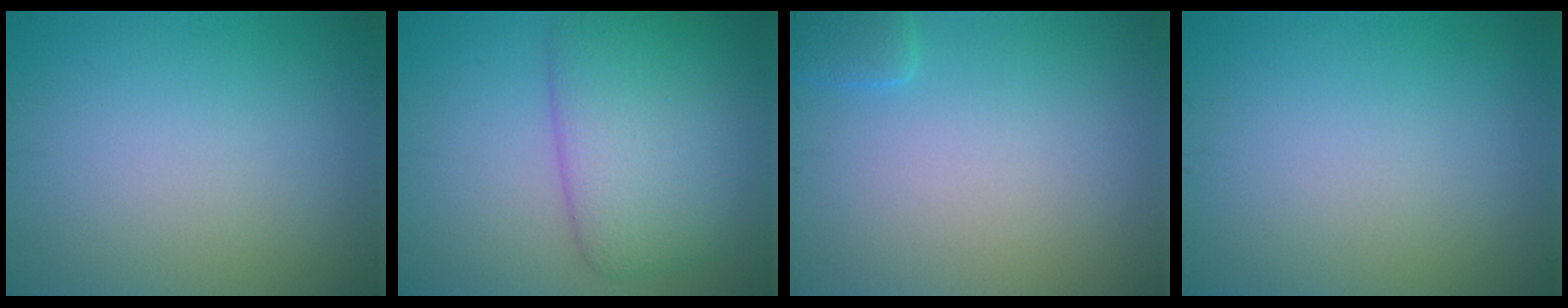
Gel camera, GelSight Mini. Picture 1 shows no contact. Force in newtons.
{"total": 7.7, "press": 7.7, "slide": 0.2}
{"total": 1.4, "press": 1.4, "slide": 0.1}
{"total": 0.0}